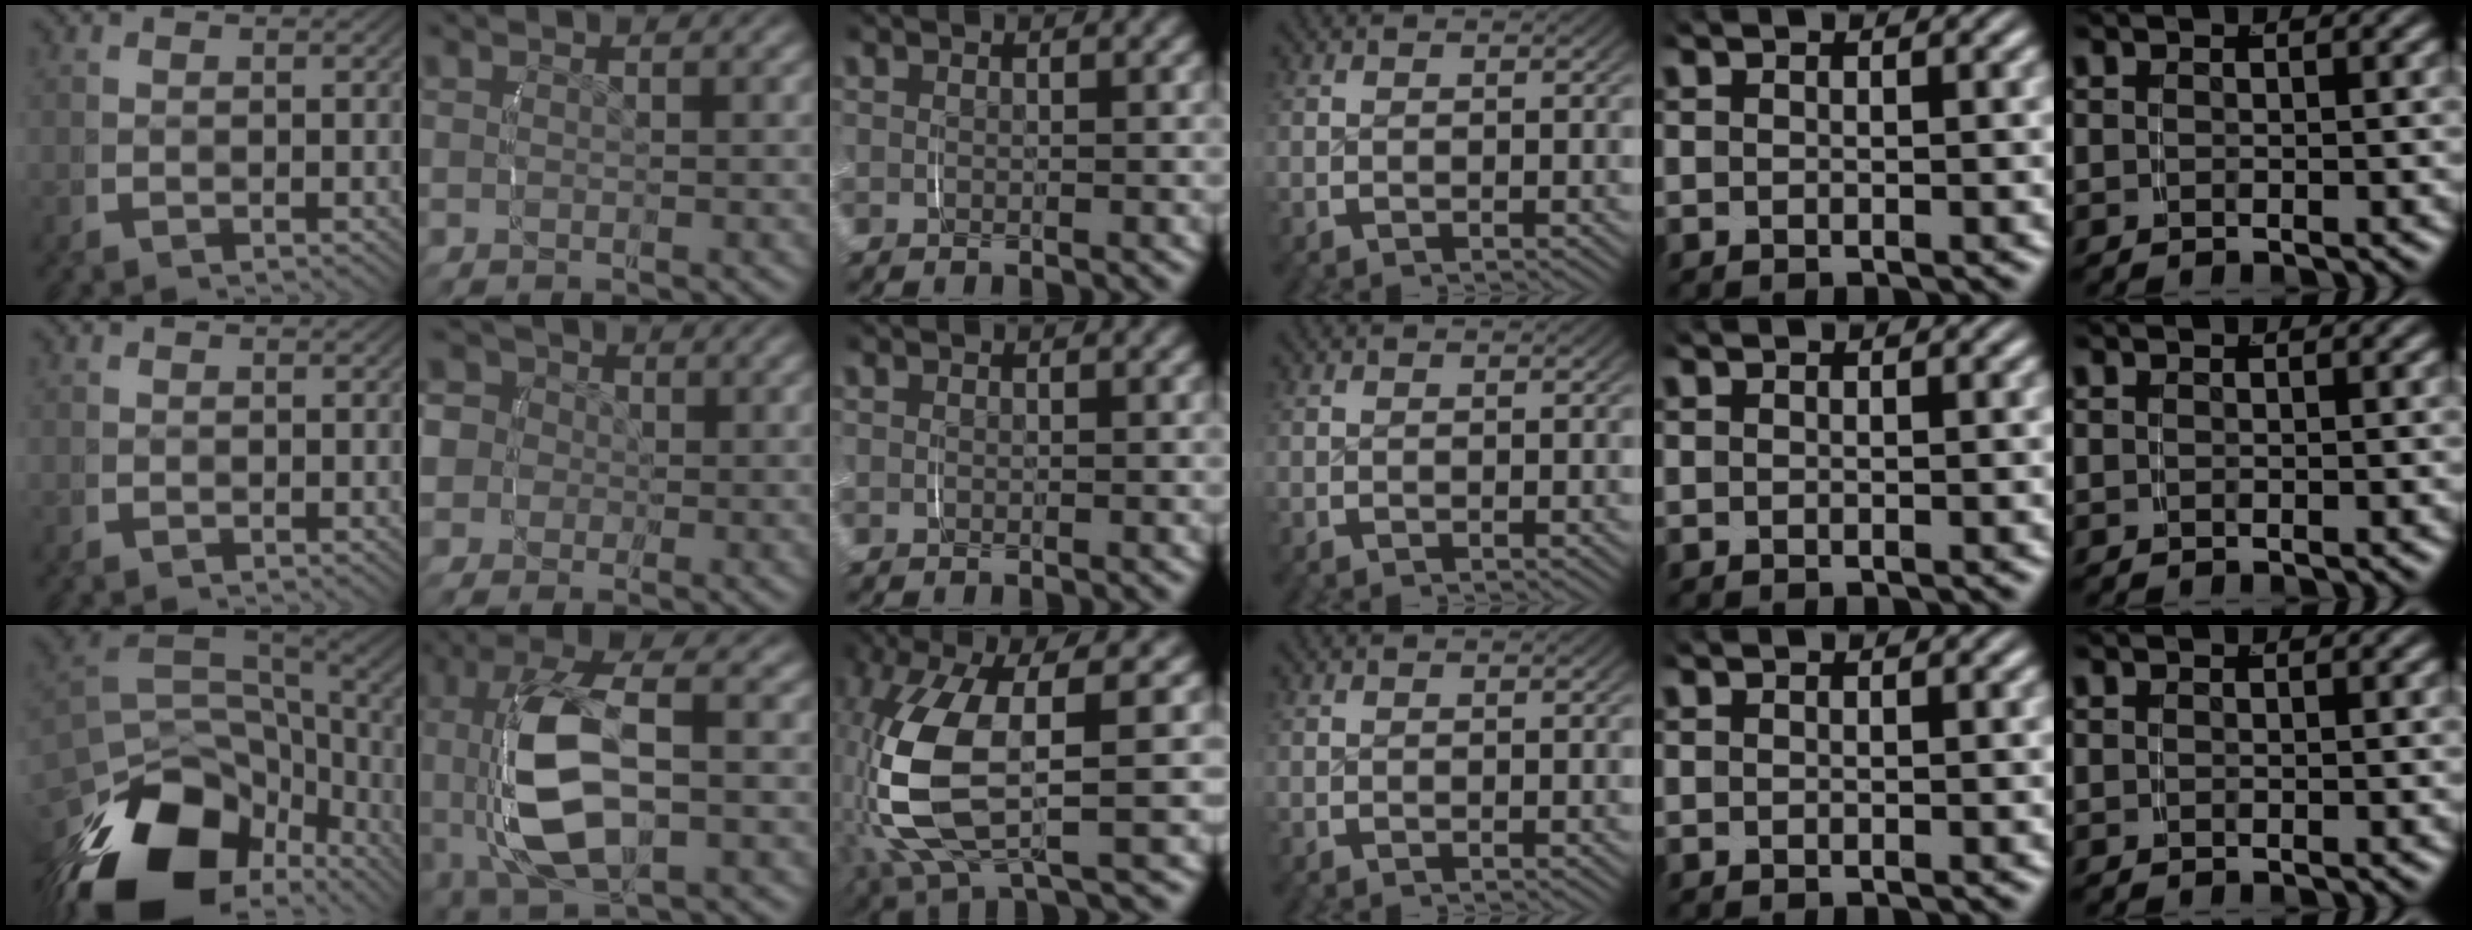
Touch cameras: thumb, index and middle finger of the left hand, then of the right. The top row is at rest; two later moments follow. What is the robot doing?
{"motion": "grasp_and_lifting", "object": "knife"}